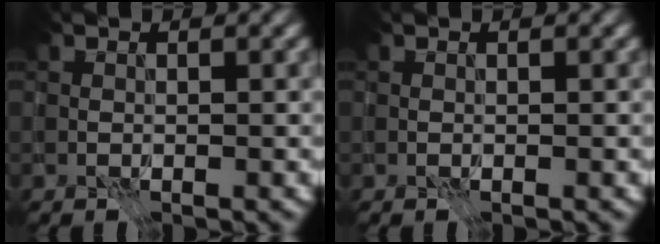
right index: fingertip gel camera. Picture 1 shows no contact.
{"total": 0.0}